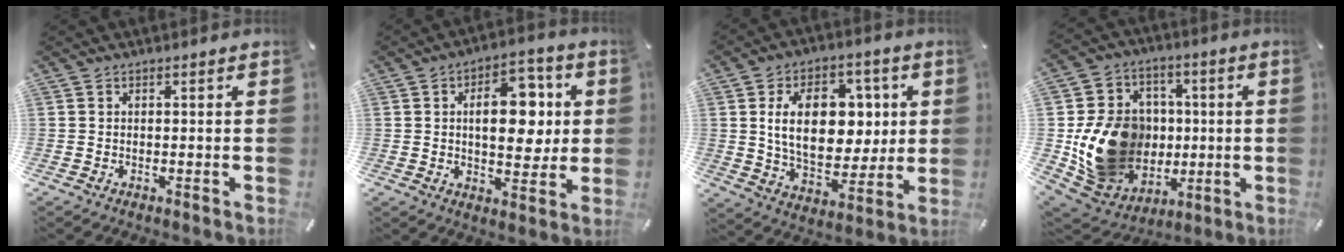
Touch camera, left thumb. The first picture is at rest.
{"total": 13.8, "force": [2.4, 8.5, 10.6], "torque": [-0.135, -0.001, 0.036]}
{"total": 17.4, "force": [3.3, 12.2, 12.0], "torque": [-0.199, 0.001, 0.059]}
{"total": 20.0, "force": [-0.8, 17.6, 9.3], "torque": [-0.155, 0.003, 0.010]}